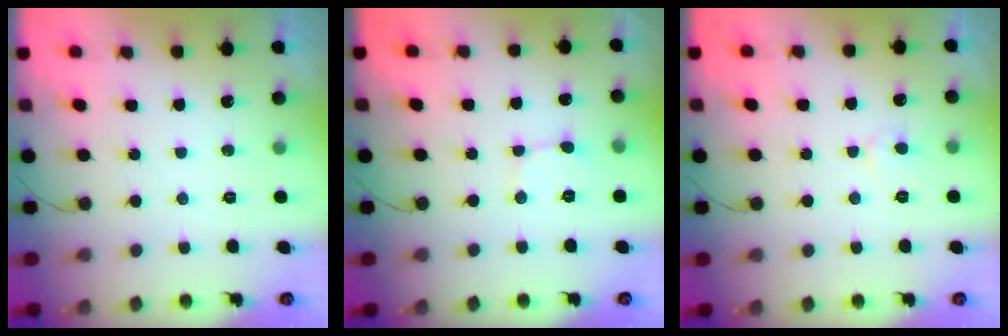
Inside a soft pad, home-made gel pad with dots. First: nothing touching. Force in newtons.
{"total": 2.5, "press": 2.5, "slide": 0.3}
{"total": 4.4, "press": 4.4, "slide": 0.3}